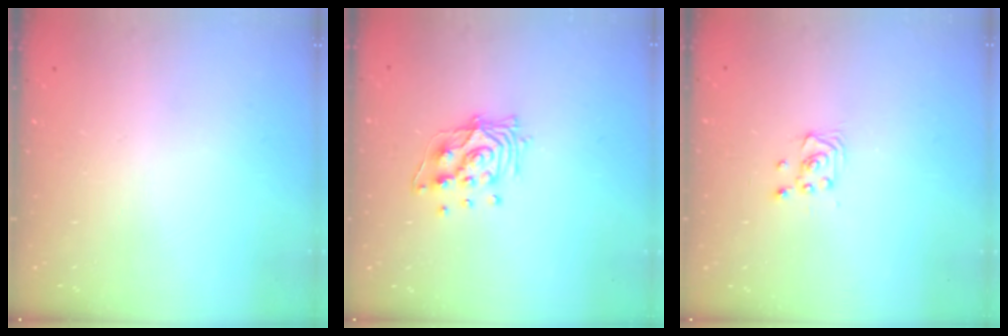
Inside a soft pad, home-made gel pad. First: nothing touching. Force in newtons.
{"total": 11.2, "press": 11.2, "slide": 0.6}
{"total": 2.2, "press": 2.2, "slide": 0.3}